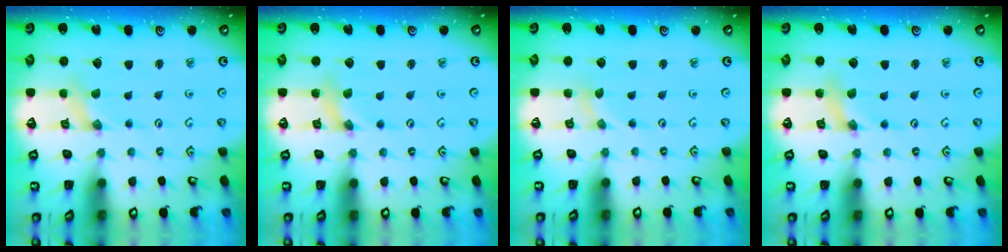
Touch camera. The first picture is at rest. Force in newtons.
{"total": 2.1, "press": 2.1, "slide": 0.3}
{"total": 0.0}
{"total": 2.1, "press": 2.1, "slide": 0.3}